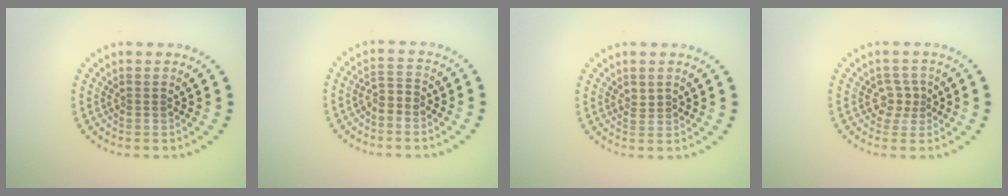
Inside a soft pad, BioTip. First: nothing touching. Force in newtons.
{"total": 1.8, "press": 1.4, "slide": 1.2}
{"total": 0.9, "press": 0.9, "slide": 0.2}
{"total": 1.8, "press": 1.3, "slide": 1.2}